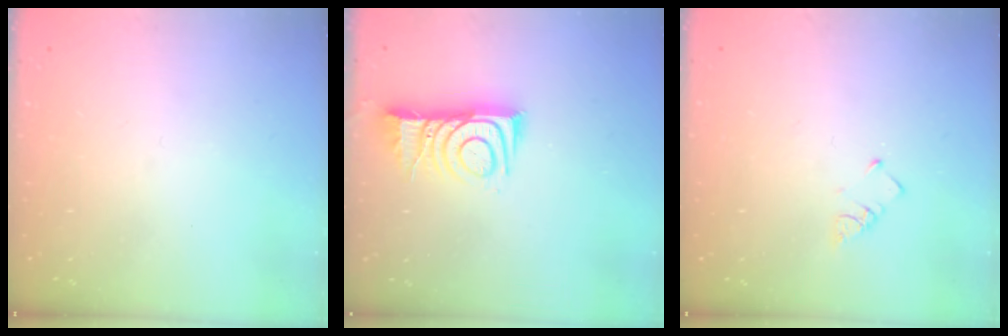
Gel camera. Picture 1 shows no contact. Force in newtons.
{"total": 10.1, "press": 10.0, "slide": 0.9}
{"total": 1.9, "press": 1.9, "slide": 0.3}